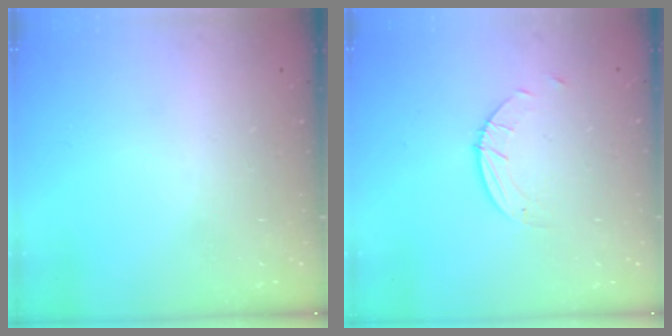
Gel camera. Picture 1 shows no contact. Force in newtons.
{"total": 2.7, "press": 2.7, "slide": 0.3}